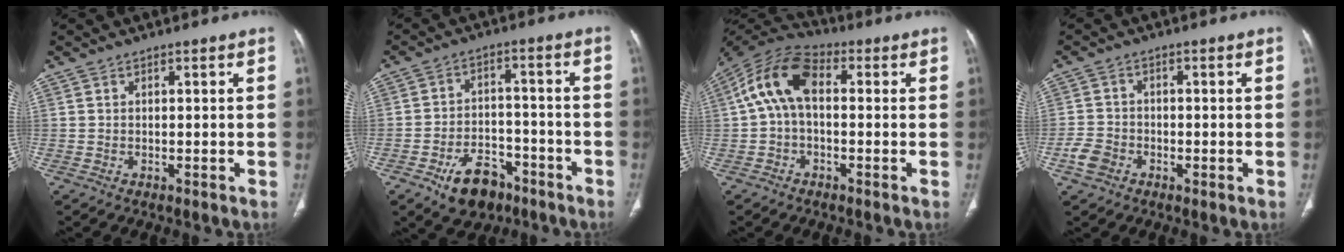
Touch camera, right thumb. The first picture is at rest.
{"total": 9.9, "force": [-5.9, 6.1, 5.0], "torque": [-0.057, 0.039, -0.089]}
{"total": 11.3, "force": [1.0, 6.6, 9.1], "torque": [-0.170, 0.035, 0.004]}
{"total": 4.1, "force": [-1.9, 3.1, 1.9], "torque": [-0.032, 0.011, -0.038]}